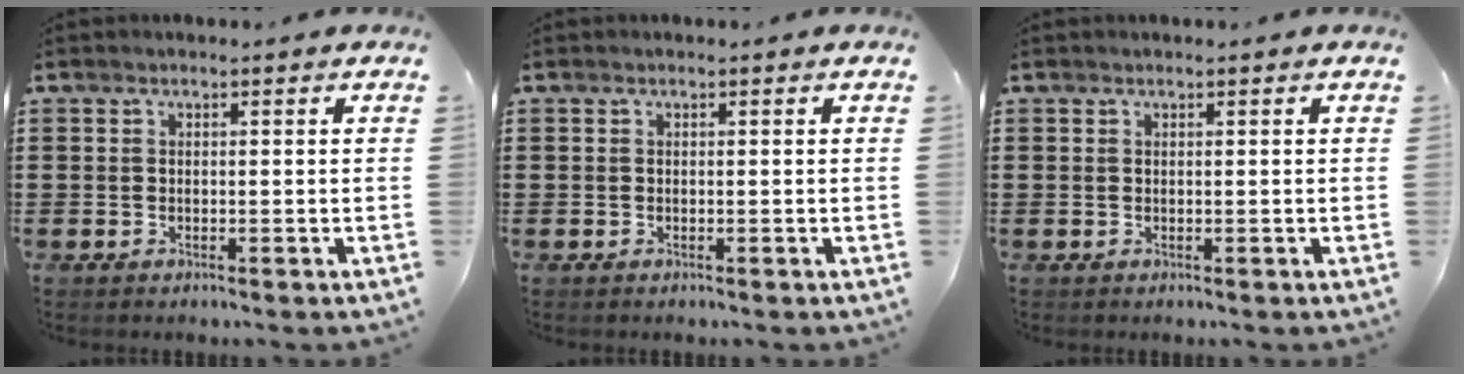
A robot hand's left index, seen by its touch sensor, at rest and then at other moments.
{"total": 0.0}
{"total": 0.0}